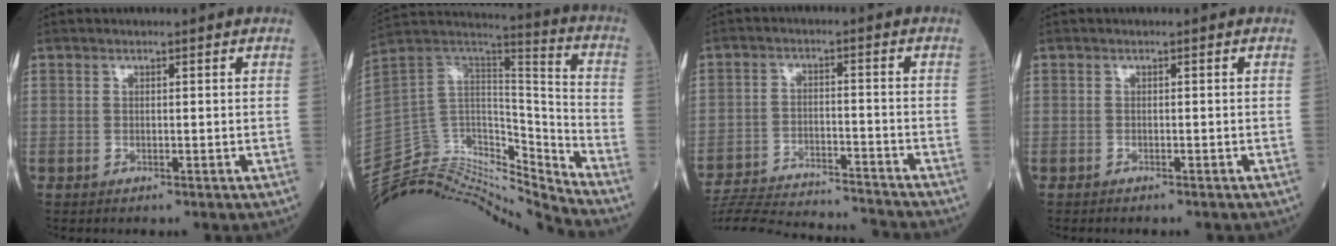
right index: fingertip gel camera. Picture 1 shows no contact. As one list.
[{"total": 26.4, "force": [-25.4, 3.9, 6.3], "torque": [-0.154, 0.029, -0.417]}, {"total": 19.5, "force": [-18.7, 1.4, 5.4], "torque": [-0.120, -0.018, -0.278]}, {"total": 1.9, "force": [-1.7, 0.4, 0.7], "torque": [-0.014, -0.003, -0.018]}]